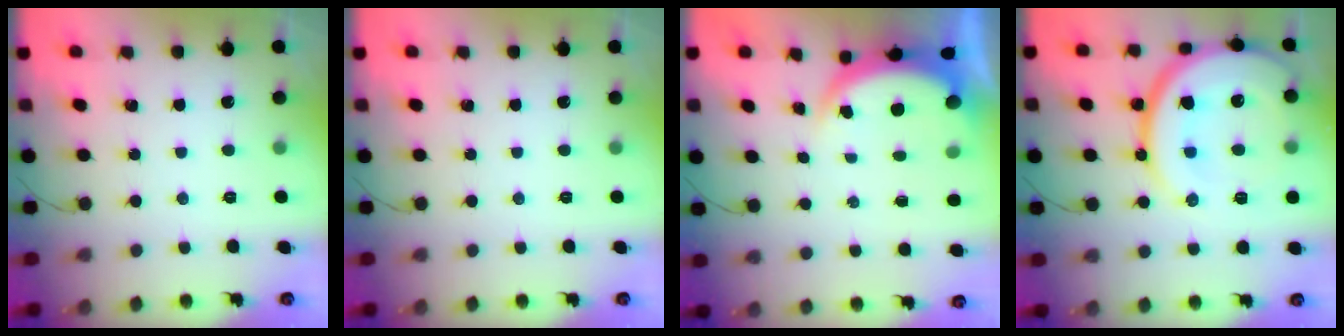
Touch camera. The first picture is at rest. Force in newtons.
{"total": 0.0}
{"total": 5.0, "press": 4.9, "slide": 0.8}
{"total": 23.2, "press": 23.1, "slide": 2.2}